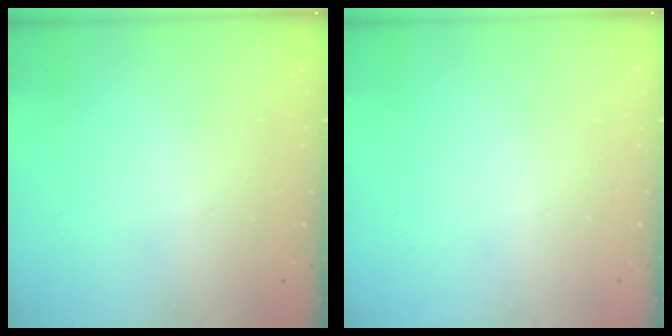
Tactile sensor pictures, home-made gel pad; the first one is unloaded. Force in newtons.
{"total": 0.0}